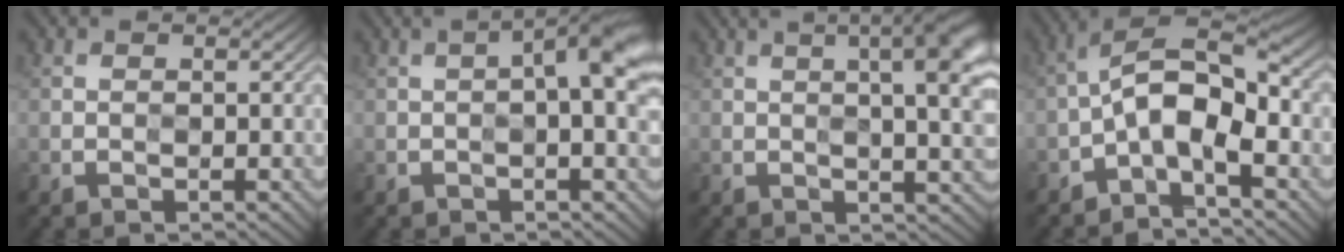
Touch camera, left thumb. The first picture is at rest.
{"total": 5.0, "force": [0.6, 0.7, 4.9], "torque": [-0.072, 0.015, 0.004]}
{"total": 10.1, "force": [3.6, 2.7, 9.0], "torque": [-0.090, 0.033, 0.038]}
{"total": 8.2, "force": [-2.8, 3.5, 6.8], "torque": [-0.118, 0.014, -0.065]}